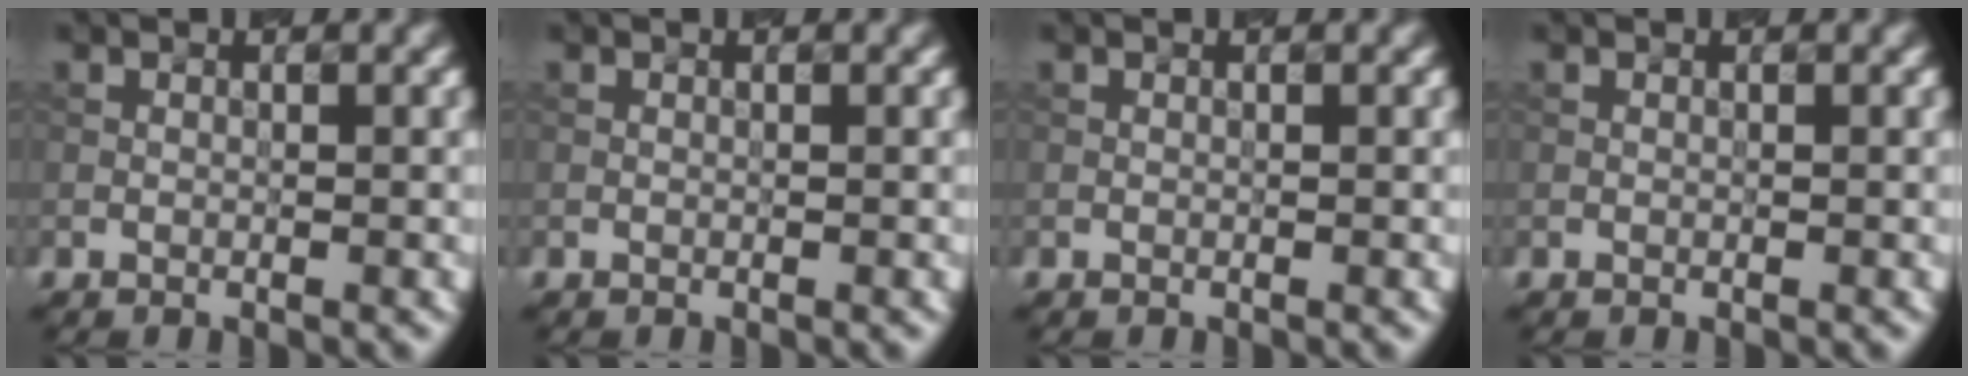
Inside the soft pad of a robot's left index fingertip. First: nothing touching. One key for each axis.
{"total": 0.0}
{"total": 0.0}
{"total": 0.0}